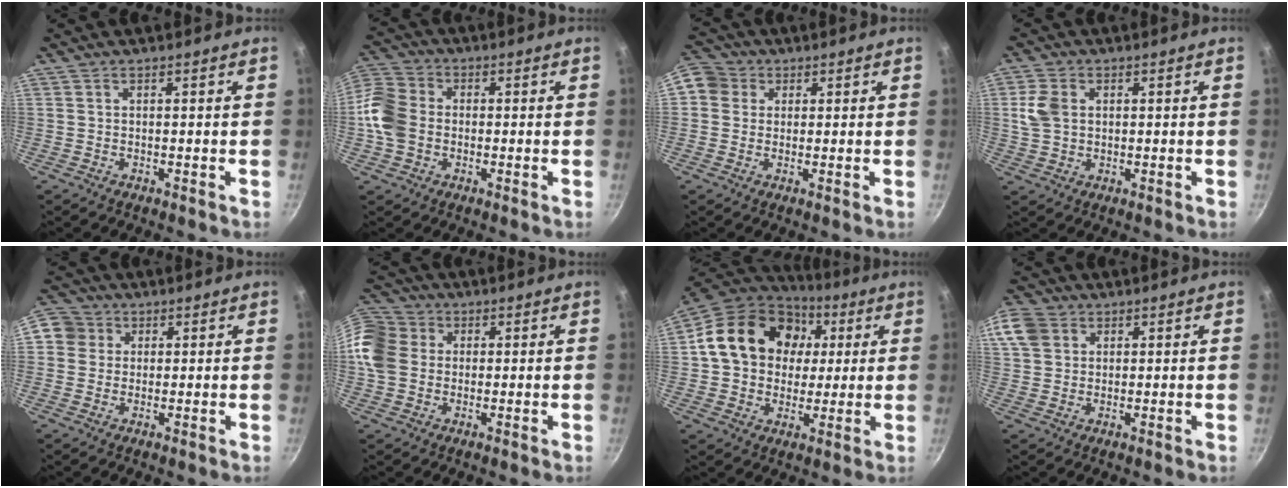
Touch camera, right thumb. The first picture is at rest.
{"total": 11.0, "force": [-1.1, 8.7, 6.5], "torque": [-0.117, 0.019, -0.042]}
{"total": 8.1, "force": [1.6, 7.3, 3.0], "torque": [-0.040, 0.014, 0.015]}
{"total": 5.5, "force": [0.9, 4.1, 3.5], "torque": [-0.063, 0.003, 0.016]}
{"total": 6.8, "force": [1.5, 6.2, 2.2], "torque": [-0.012, 0.009, 0.013]}
{"total": 13.1, "force": [1.3, 11.2, 6.5], "torque": [-0.128, 0.023, 0.010]}
{"total": 21.1, "force": [4.2, 16.9, 11.9], "torque": [-0.188, 0.027, 0.063]}
{"total": 7.8, "force": [3.0, 6.2, 3.7], "torque": [-0.067, 0.002, 0.048]}